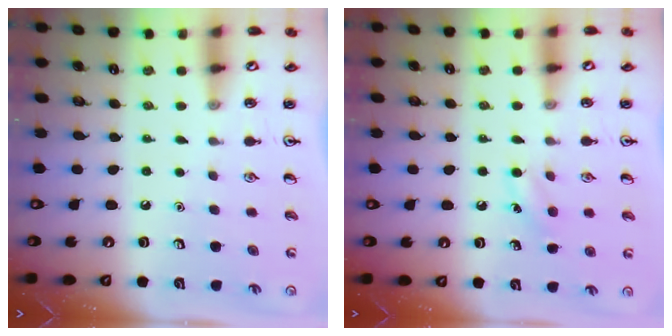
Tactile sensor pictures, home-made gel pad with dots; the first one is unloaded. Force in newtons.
{"total": 7.0, "press": 6.7, "slide": 2.3}